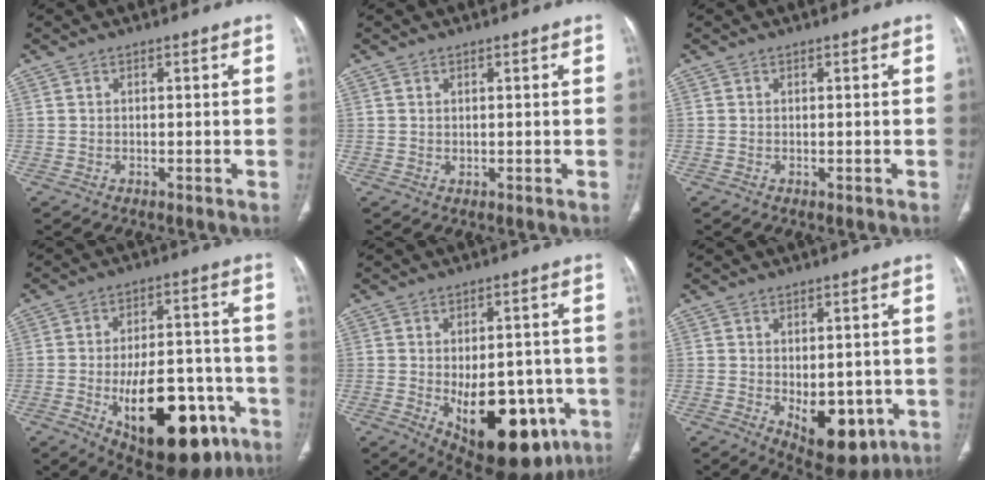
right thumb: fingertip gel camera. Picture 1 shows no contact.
{"total": 0.5, "force": [0.3, 0.4, 0.2], "torque": [-0.001, -0.003, 0.006]}
{"total": 0.0}
{"total": 24.3, "force": [-9.7, 11.8, 18.9], "torque": [-0.239, 0.038, -0.122]}
{"total": 20.8, "force": [-6.8, 11.1, 16.3], "torque": [-0.184, 0.013, -0.067]}
{"total": 11.7, "force": [-3.4, 6.5, 9.1], "torque": [-0.094, 0.002, -0.028]}